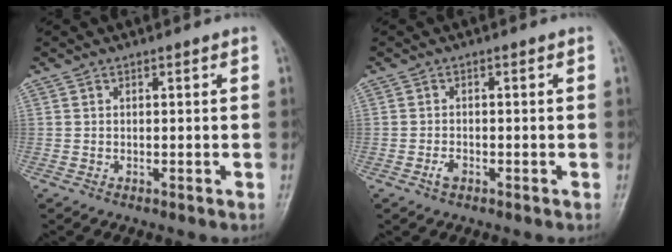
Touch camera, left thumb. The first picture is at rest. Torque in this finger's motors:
{"motor_torque": [-0.09, 0.06, 0.32, 0.23, 0.00]}